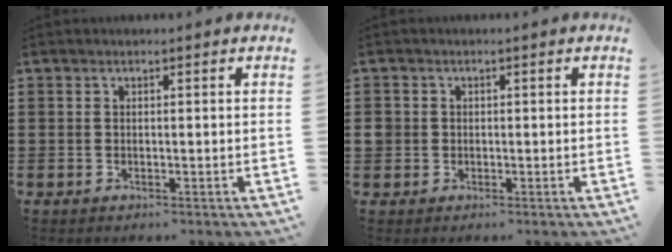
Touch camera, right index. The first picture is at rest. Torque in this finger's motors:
{"motor_torque": [0.15, 1.99, 0.04, 0.00]}